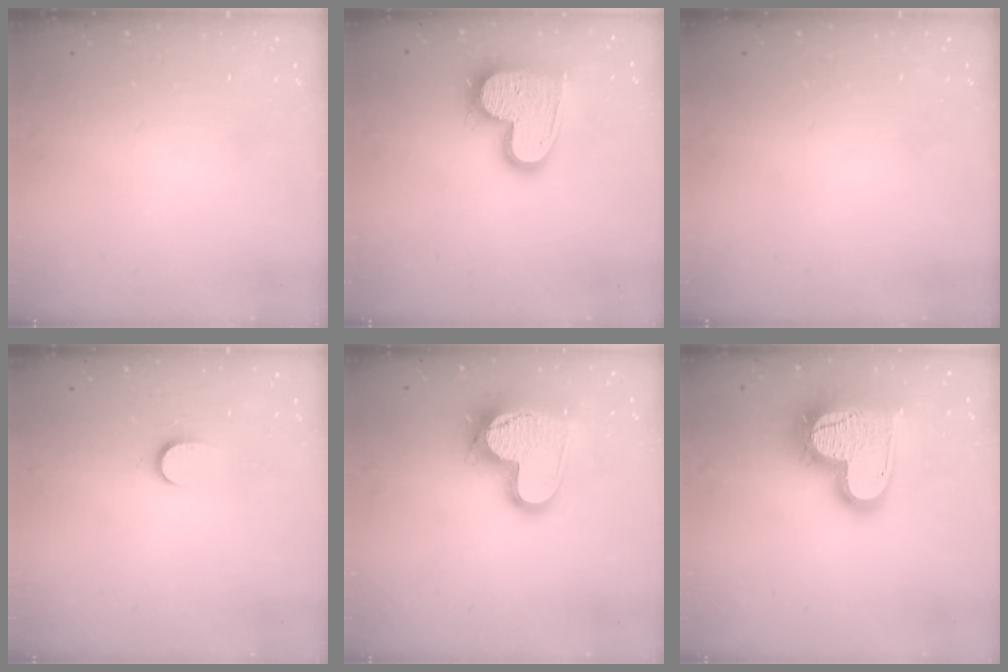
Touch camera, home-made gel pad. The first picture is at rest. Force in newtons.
{"total": 17.9, "press": 17.9, "slide": 1.4}
{"total": 0.0}
{"total": 5.1, "press": 5.1, "slide": 0.5}
{"total": 17.9, "press": 17.8, "slide": 1.7}
{"total": 23.6, "press": 23.5, "slide": 2.1}